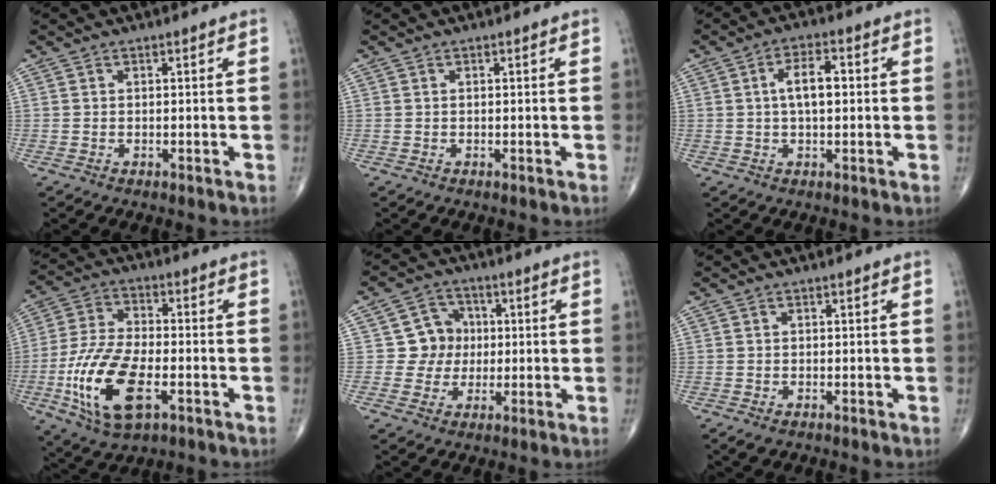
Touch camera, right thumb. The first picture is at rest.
{"total": 0.0}
{"total": 5.9, "force": [0.6, 2.6, 5.2], "torque": [-0.082, 0.009, 0.004]}
{"total": 16.5, "force": [-5.2, 7.8, 13.6], "torque": [-0.275, 0.011, -0.092]}
{"total": 7.0, "force": [0.3, 6.7, 1.9], "torque": [0.011, 0.013, -0.002]}
{"total": 1.4, "force": [-0.8, 0.8, 0.9], "torque": [-0.020, -0.002, -0.010]}